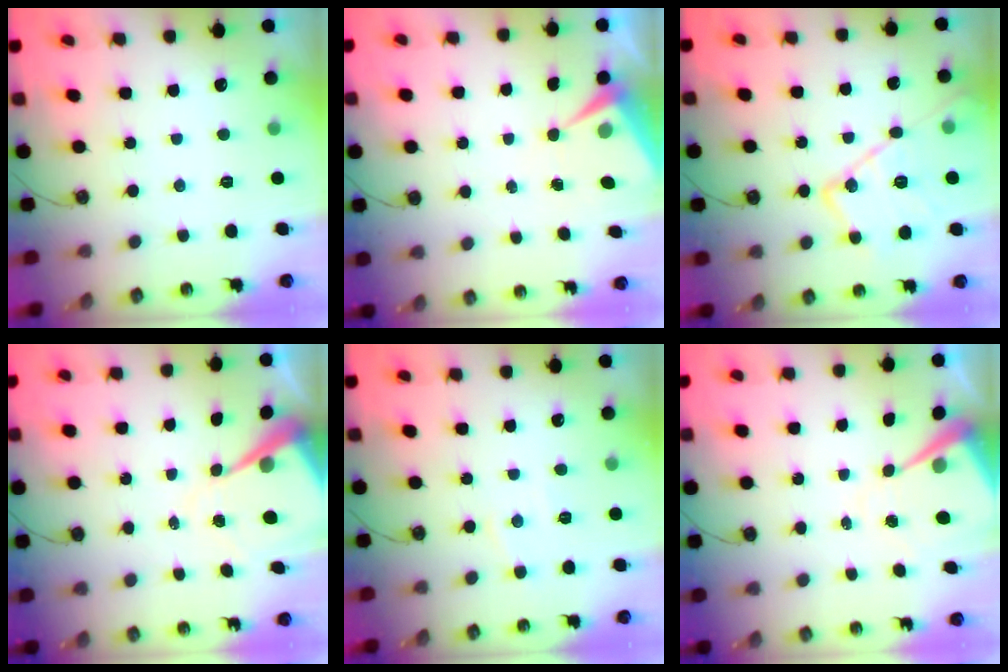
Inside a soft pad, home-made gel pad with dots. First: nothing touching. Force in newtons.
{"total": 7.0, "press": 7.0, "slide": 0.3}
{"total": 19.2, "press": 19.1, "slide": 1.3}
{"total": 10.1, "press": 10.1, "slide": 0.9}
{"total": 5.2, "press": 5.1, "slide": 0.7}
{"total": 9.7, "press": 9.7, "slide": 0.7}